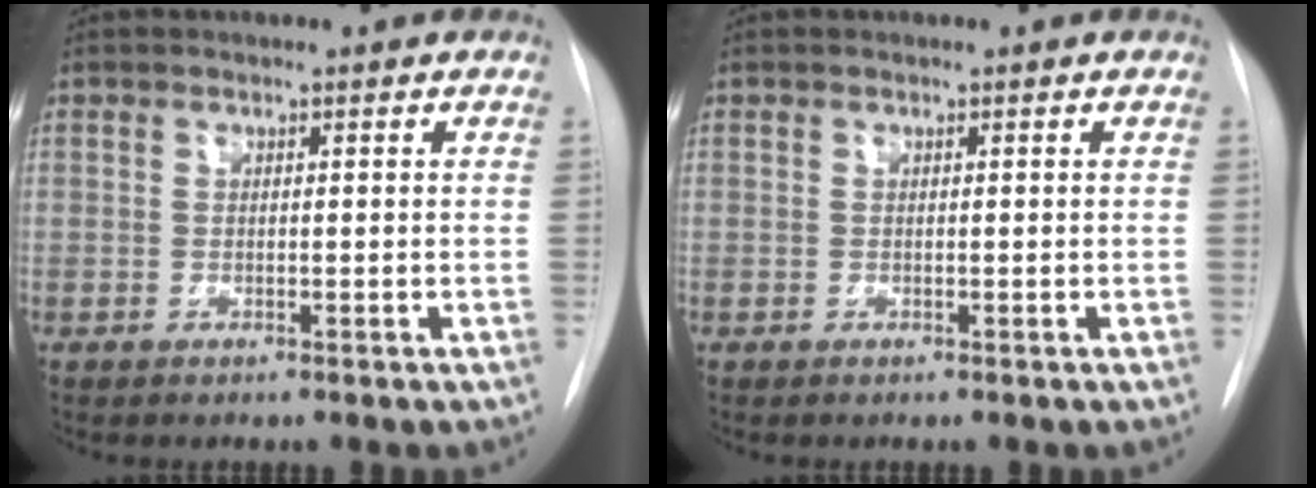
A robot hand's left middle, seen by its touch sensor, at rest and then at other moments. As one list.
[{"total": 0.0}]